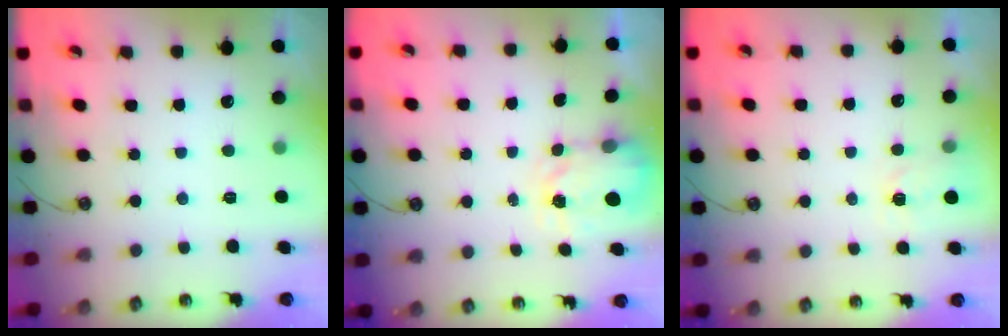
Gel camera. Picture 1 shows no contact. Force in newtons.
{"total": 3.9, "press": 3.8, "slide": 0.6}
{"total": 2.9, "press": 2.9, "slide": 0.5}